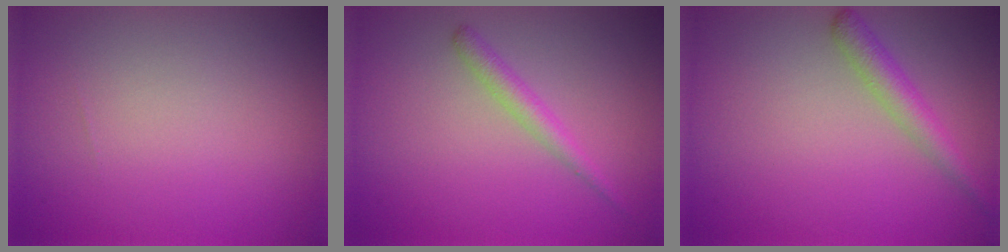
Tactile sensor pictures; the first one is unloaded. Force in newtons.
{"total": 1.8, "press": 1.8, "slide": 0.1}
{"total": 2.5, "press": 2.5, "slide": 0.1}